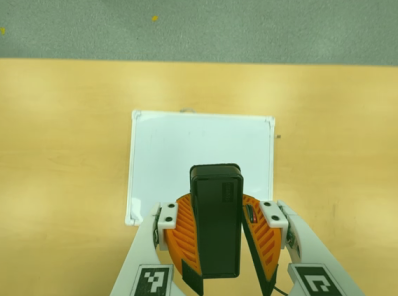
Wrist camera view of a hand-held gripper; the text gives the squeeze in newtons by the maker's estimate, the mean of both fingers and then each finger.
{"total": 10.2, "left": 10.3, "right": 10.2}